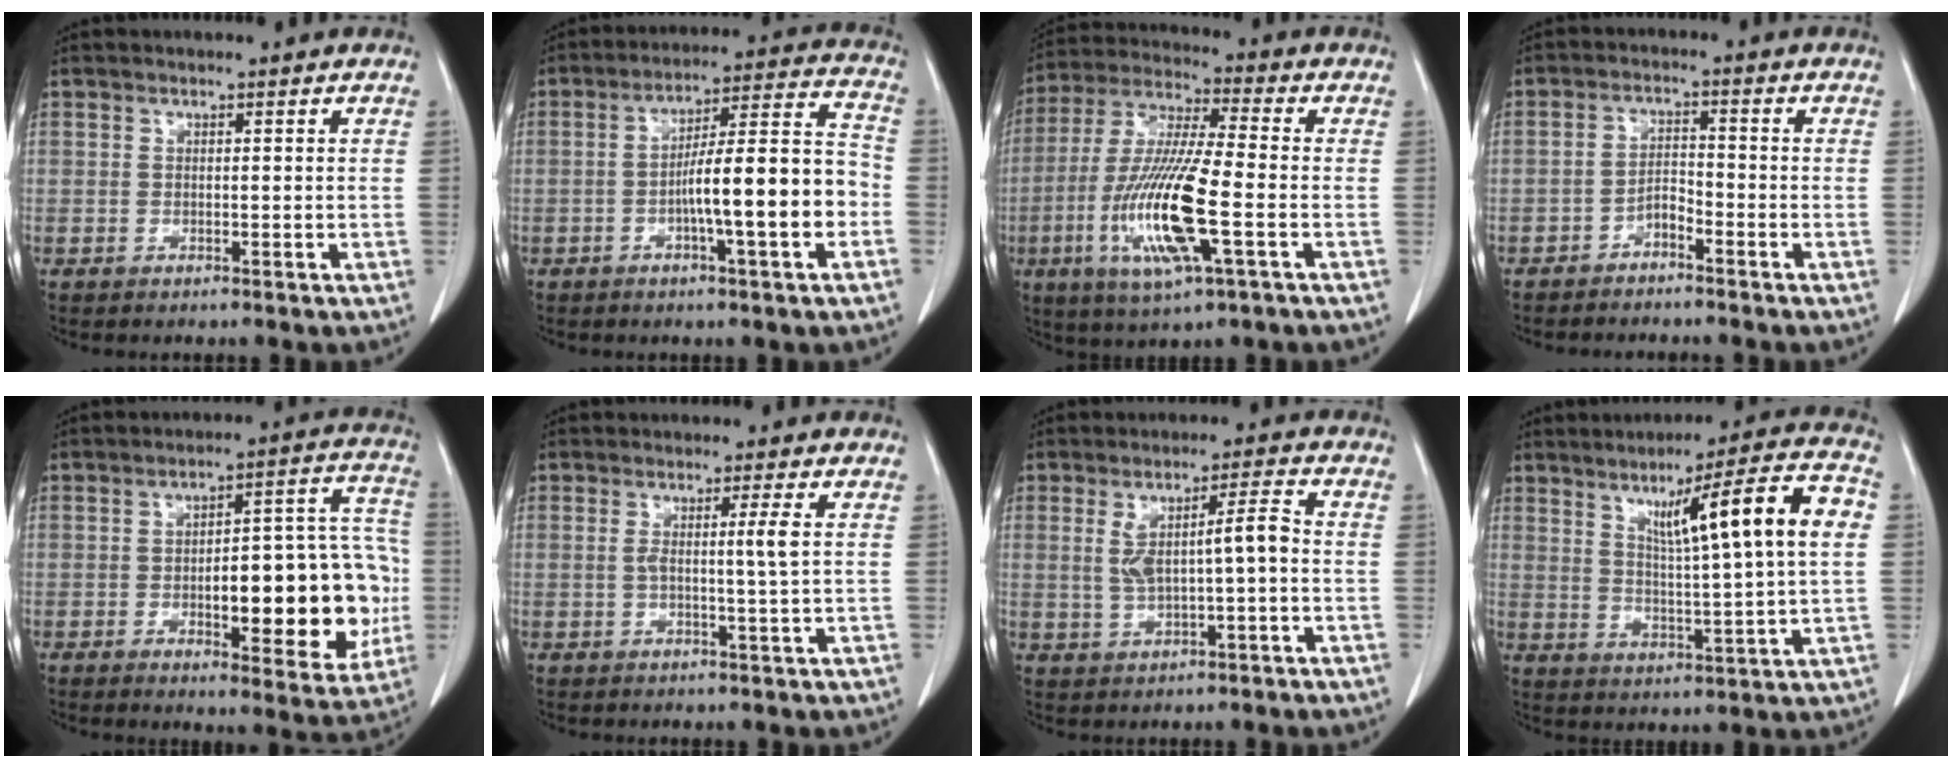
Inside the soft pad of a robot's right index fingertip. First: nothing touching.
{"total": 13.4, "force": [-3.5, 1.0, 12.9], "torque": [-0.201, 0.021, -0.055]}
{"total": 15.9, "force": [-4.3, 1.6, 15.3], "torque": [-0.316, -0.016, -0.081]}
{"total": 2.8, "force": [-2.2, 0.7, 1.5], "torque": [-0.025, 0.006, -0.043]}
{"total": 18.4, "force": [-3.1, 6.0, 17.1], "torque": [-0.188, 0.038, -0.026]}
{"total": 3.0, "force": [0.3, -0.9, 2.8], "torque": [-0.050, -0.005, 0.006]}
{"total": 6.4, "force": [0.0, 0.8, 6.3], "torque": [-0.114, 0.017, 0.007]}
{"total": 14.8, "force": [3.9, -0.2, 14.2], "torque": [-0.215, 0.014, 0.059]}